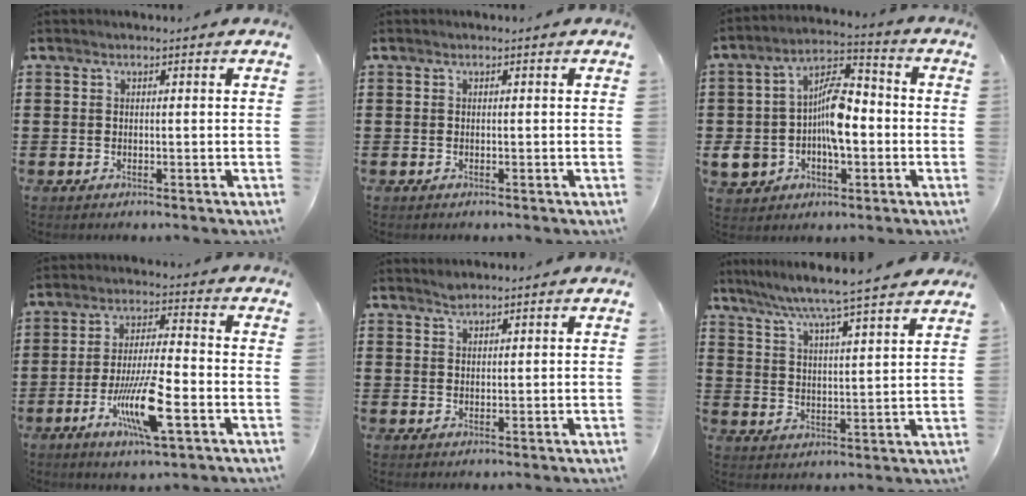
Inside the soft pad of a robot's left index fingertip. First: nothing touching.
{"total": 0.0}
{"total": 10.4, "force": [-1.5, 6.0, 8.3], "torque": [-0.169, 0.019, -0.028]}
{"total": 11.1, "force": [-4.5, 2.3, 9.9], "torque": [-0.196, -0.003, -0.084]}
{"total": 1.4, "force": [1.3, 0.3, 0.3], "torque": [-0.009, 0.000, 0.026]}
{"total": 6.1, "force": [5.5, -1.0, 2.4], "torque": [-0.071, -0.040, 0.087]}